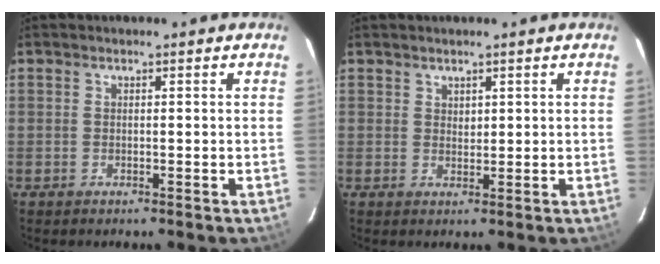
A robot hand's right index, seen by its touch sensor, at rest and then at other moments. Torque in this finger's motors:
{"motor_torque": [0.01, 0.21, -0.09, 0.00]}